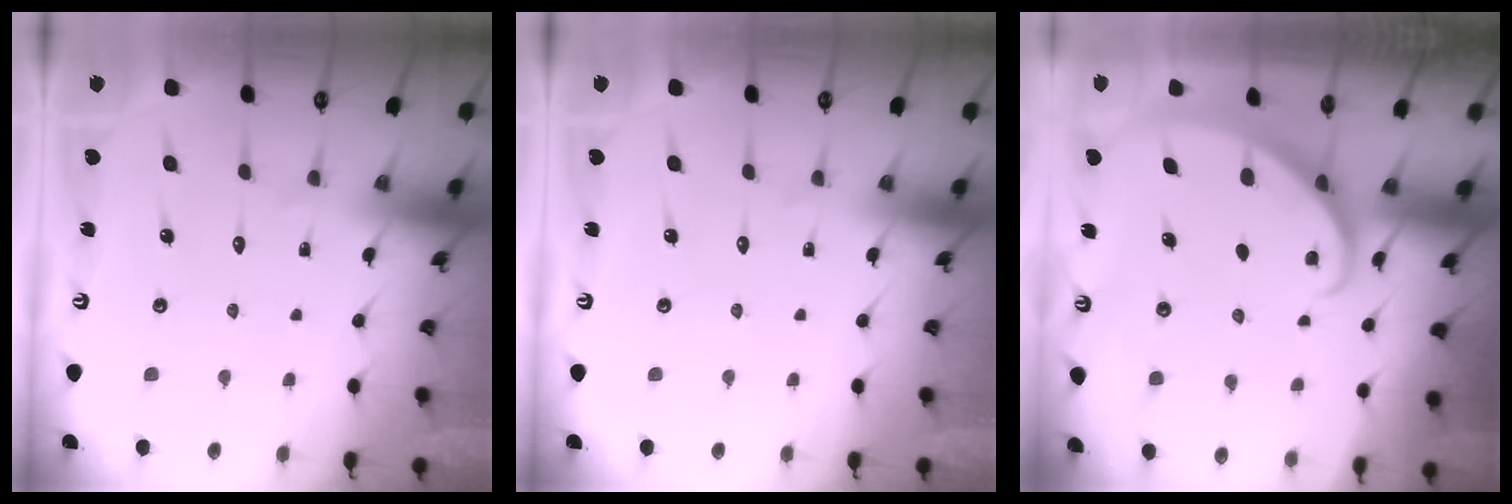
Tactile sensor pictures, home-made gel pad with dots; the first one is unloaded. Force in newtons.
{"total": 0.0}
{"total": 2.1, "press": 2.1, "slide": 0.2}